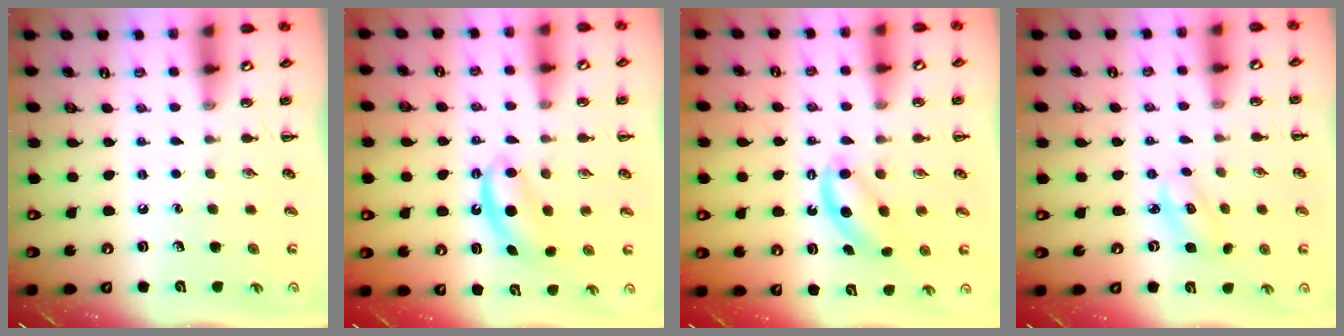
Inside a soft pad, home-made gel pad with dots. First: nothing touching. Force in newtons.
{"total": 5.2, "press": 5.1, "slide": 1.3}
{"total": 5.3, "press": 5.2, "slide": 1.1}
{"total": 2.6, "press": 2.5, "slide": 0.5}